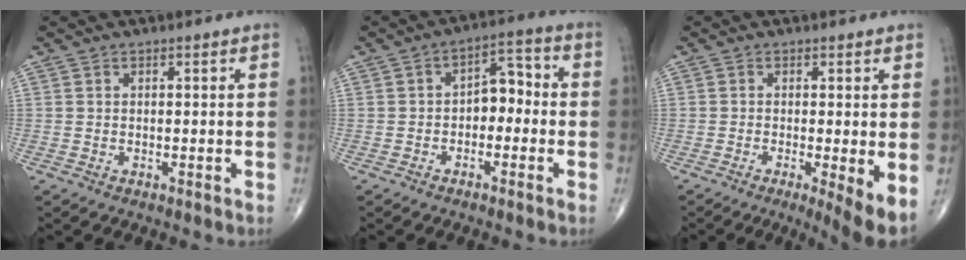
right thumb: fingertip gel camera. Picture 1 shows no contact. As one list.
[{"total": 6.4, "force": [-1.0, 4.1, 4.8], "torque": [-0.044, 0.033, -0.029]}, {"total": 5.9, "force": [-1.3, 0.9, 5.7], "torque": [-0.095, -0.020, -0.026]}]